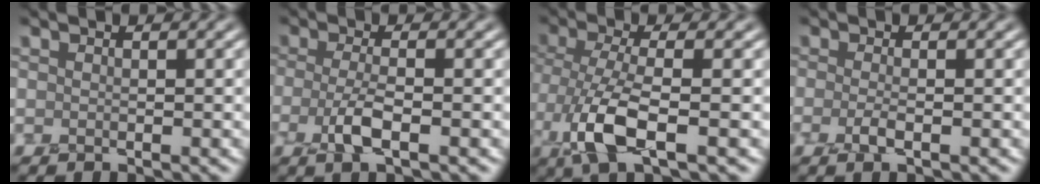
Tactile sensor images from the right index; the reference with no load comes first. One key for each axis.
{"total": 2.8, "fx": -1.1, "fy": 0.9, "fz": 2.4, "tx": -0.059, "ty": 0.002, "tz": -0.025}
{"total": 5.1, "fx": -1.2, "fy": 1.9, "fz": 4.5, "tx": -0.106, "ty": 0.000, "tz": -0.023}
{"total": 1.5, "fx": -0.6, "fy": 0.5, "fz": 1.3, "tx": -0.032, "ty": -0.001, "tz": -0.016}